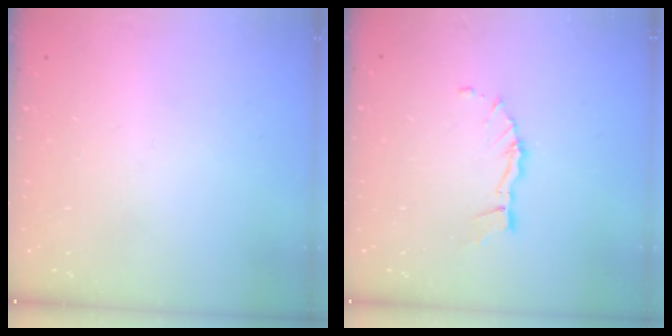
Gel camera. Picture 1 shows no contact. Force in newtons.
{"total": 5.1, "press": 5.1, "slide": 0.4}